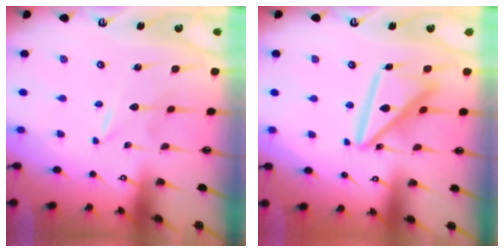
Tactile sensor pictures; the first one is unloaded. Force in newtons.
{"total": 13.9, "press": 13.9, "slide": 1.5}